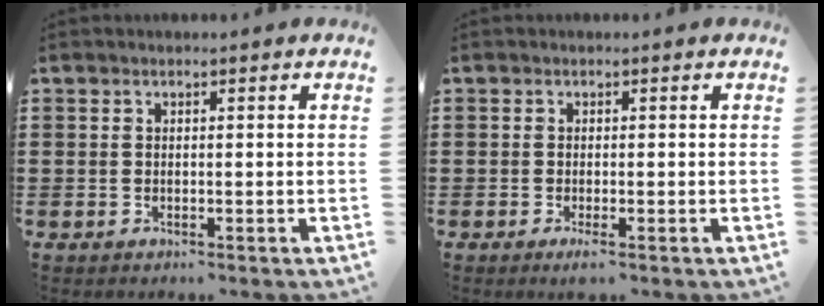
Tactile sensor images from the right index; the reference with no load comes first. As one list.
[{"total": 1.1, "force": [-0.6, 0.0, 0.9], "torque": [-0.023, -0.008, -0.013]}]